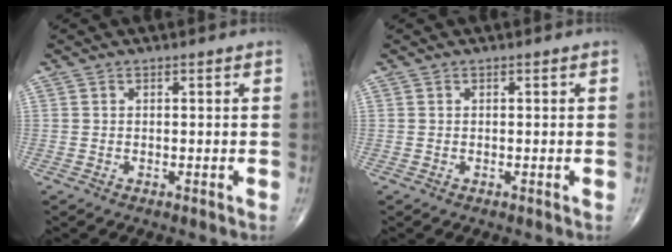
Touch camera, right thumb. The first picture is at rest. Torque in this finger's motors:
{"motor_torque": [-0.02, 0.02, -0.06, -0.04, 0.00]}